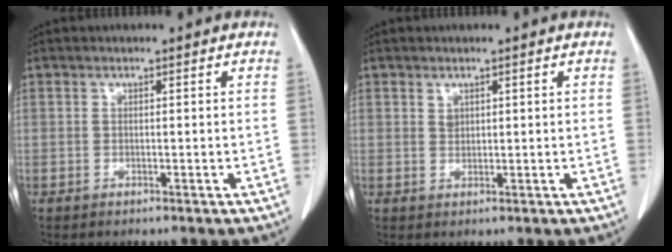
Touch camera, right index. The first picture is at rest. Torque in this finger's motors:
{"motor_torque": [-0.06, 0.09, 0.00, 0.00]}